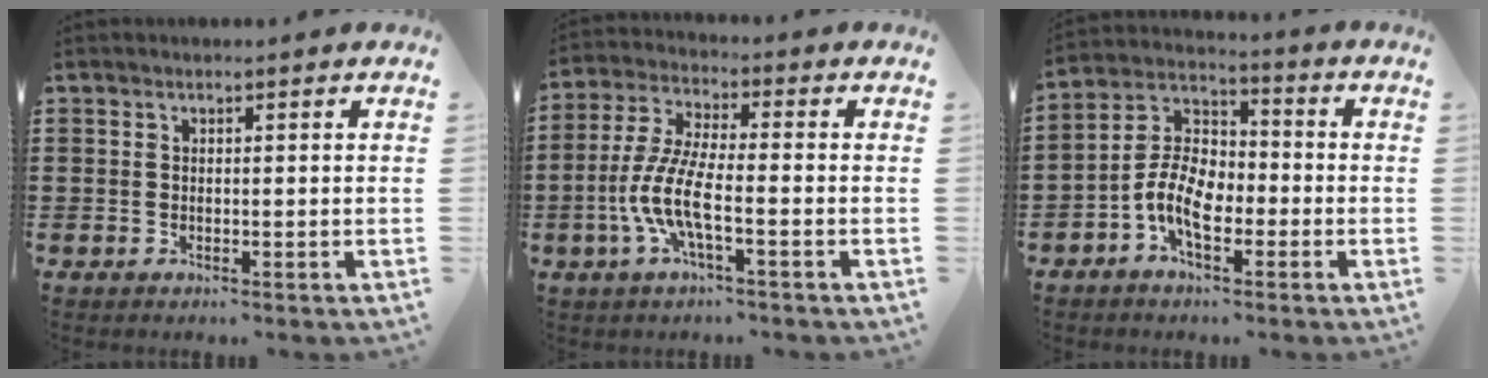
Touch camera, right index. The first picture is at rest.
{"total": 7.8, "force": [-2.9, 1.8, 7.0], "torque": [-0.174, -0.017, -0.065]}
{"total": 8.7, "force": [-3.4, 4.6, 6.5], "torque": [-0.164, -0.001, -0.073]}